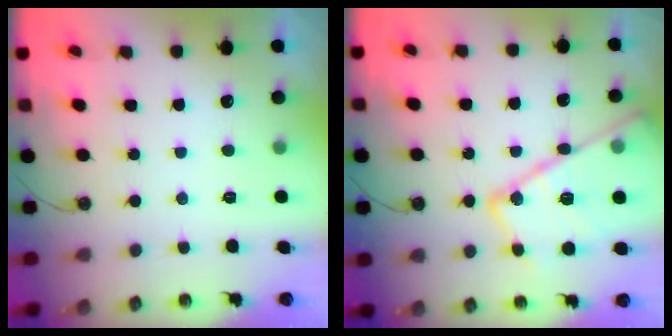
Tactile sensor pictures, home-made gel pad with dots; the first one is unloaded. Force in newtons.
{"total": 22.7, "press": 22.7, "slide": 1.9}